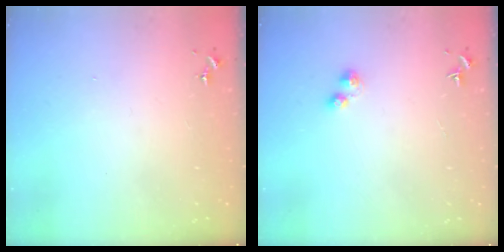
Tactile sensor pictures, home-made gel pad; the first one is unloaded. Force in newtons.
{"total": 2.4, "press": 2.4, "slide": 0.4}